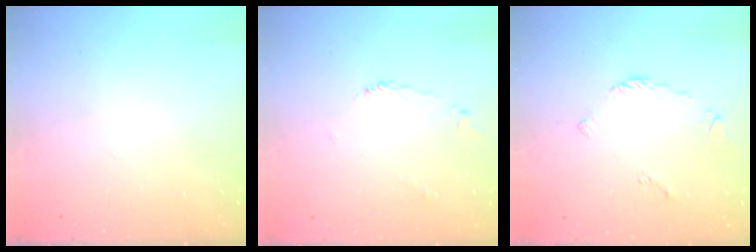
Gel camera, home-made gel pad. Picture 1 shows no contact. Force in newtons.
{"total": 1.8, "press": 1.8, "slide": 0.4}
{"total": 2.2, "press": 2.1, "slide": 0.7}